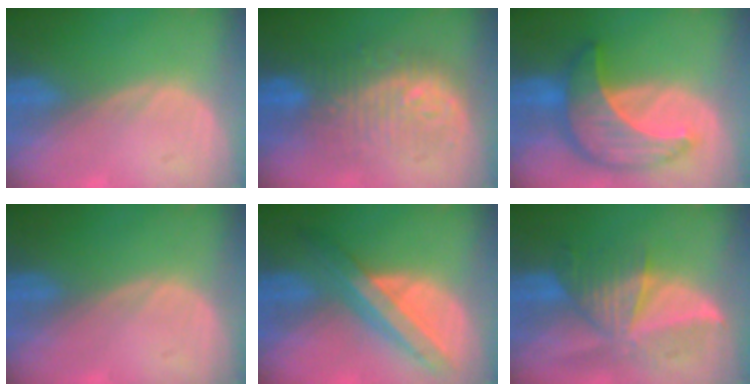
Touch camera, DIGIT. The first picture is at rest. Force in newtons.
{"total": 9.7, "press": 9.6, "slide": 0.9}
{"total": 9.8, "press": 9.8, "slide": 0.8}
{"total": 0.0}
{"total": 8.5, "press": 7.2, "slide": 4.4}
{"total": 8.8, "press": 8.0, "slide": 3.6}